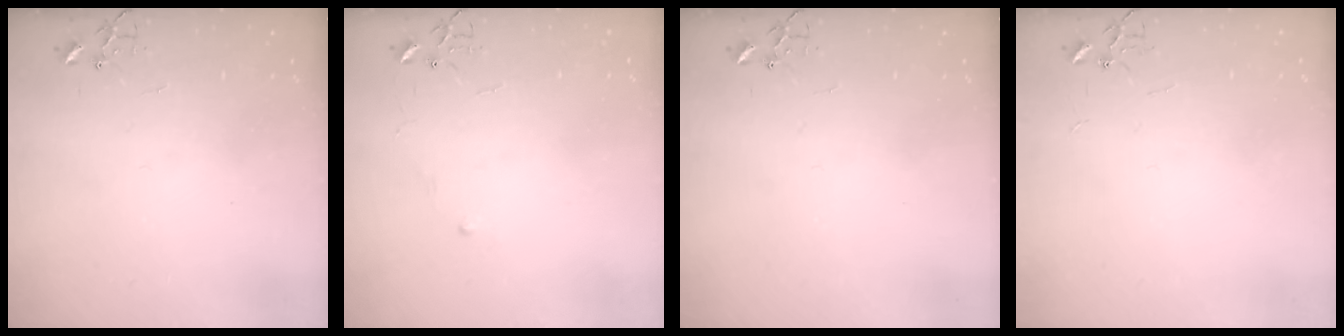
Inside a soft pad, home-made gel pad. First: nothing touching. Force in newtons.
{"total": 4.4, "press": 4.4, "slide": 0.6}
{"total": 0.0}
{"total": 1.8, "press": 1.8, "slide": 0.2}